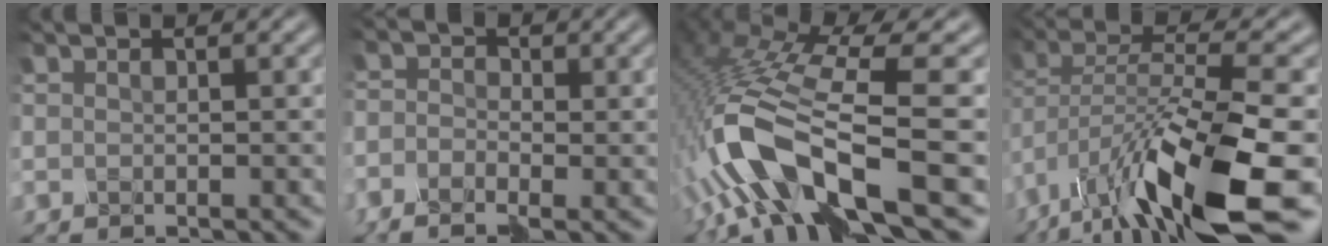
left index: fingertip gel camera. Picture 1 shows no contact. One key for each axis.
{"total": 2.3, "fx": -2.0, "fy": 1.1, "fz": 0.1, "tx": -0.001, "ty": 0.003, "tz": -0.042}
{"total": 10.1, "fx": -3.5, "fy": 3.0, "fz": 9.0, "tx": -0.187, "ty": 0.018, "tz": -0.069}
{"total": 11.3, "fx": -6.5, "fy": 3.0, "fz": 8.7, "tx": -0.170, "ty": 0.015, "tz": -0.113}